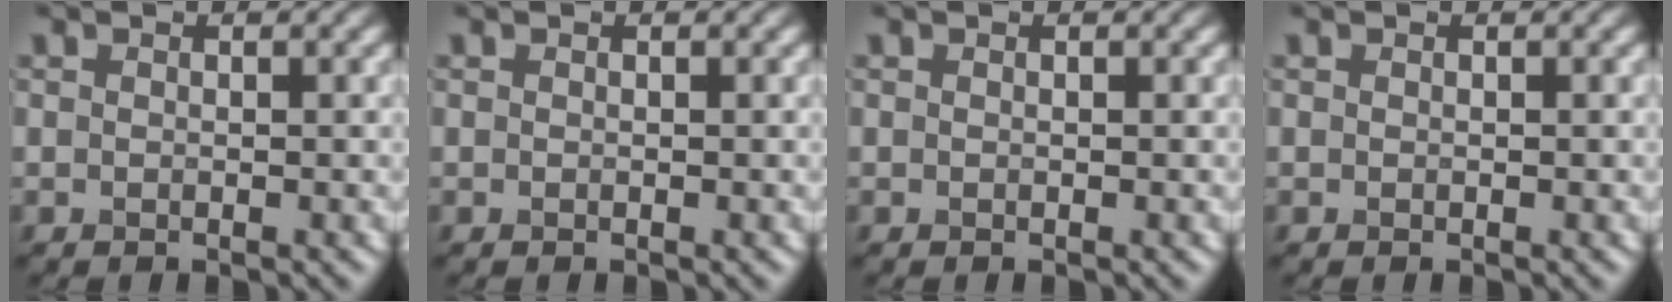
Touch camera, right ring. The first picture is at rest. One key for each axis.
{"total": 0.0}
{"total": 0.0}
{"total": 0.0}